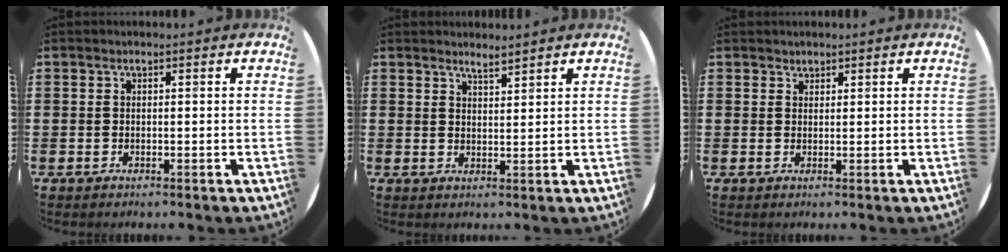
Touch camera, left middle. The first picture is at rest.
{"total": 2.4, "force": [2.3, -0.2, 0.1], "torque": [-0.005, -0.006, 0.043]}
{"total": 1.0, "force": [0.9, 0.4, -0.2], "torque": [0.004, 0.002, 0.018]}